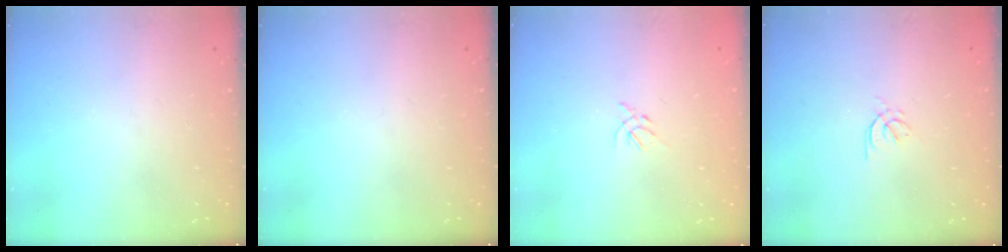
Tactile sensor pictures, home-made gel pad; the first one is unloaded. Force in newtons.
{"total": 0.0}
{"total": 2.3, "press": 2.2, "slide": 0.6}
{"total": 2.2, "press": 2.1, "slide": 0.7}